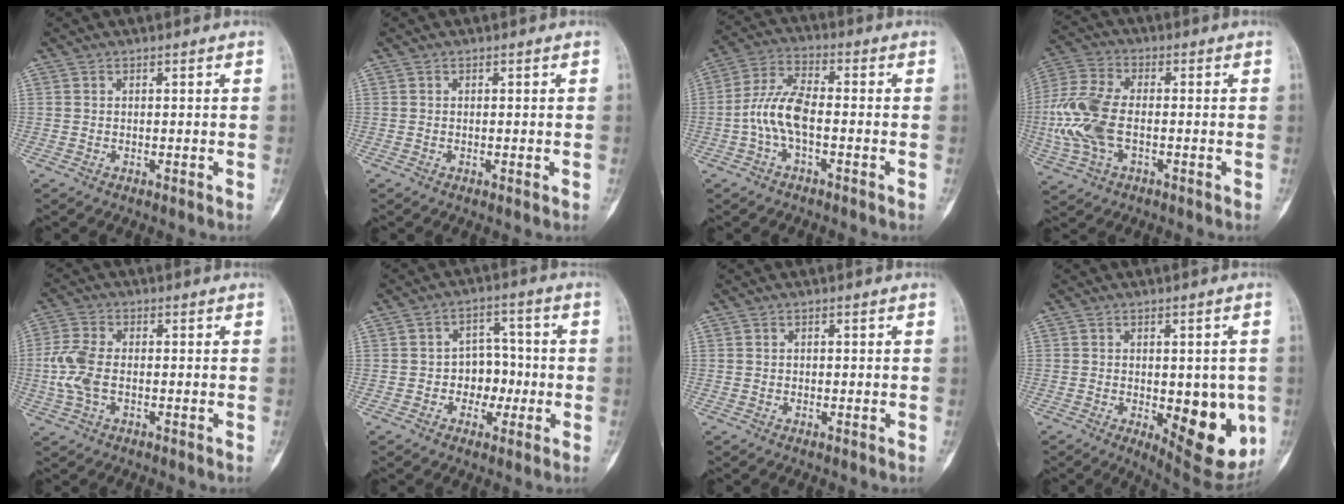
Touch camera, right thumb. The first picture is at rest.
{"total": 0.6, "force": [-0.1, 0.2, 0.5], "torque": [-0.007, -0.002, 0.000]}
{"total": 8.3, "force": [-1.8, 3.5, 7.3], "torque": [-0.159, 0.031, -0.042]}
{"total": 13.0, "force": [-1.6, 7.2, 10.7], "torque": [-0.251, 0.013, -0.032]}
{"total": 7.1, "force": [-0.8, 4.1, 5.8], "torque": [-0.144, 0.010, -0.018]}
{"total": 6.9, "force": [-1.4, 5.5, 4.0], "torque": [-0.010, 0.028, -0.028]}
{"total": 0.0}
{"total": 15.2, "force": [-3.0, 6.7, 13.3], "torque": [-0.134, -0.019, -0.022]}